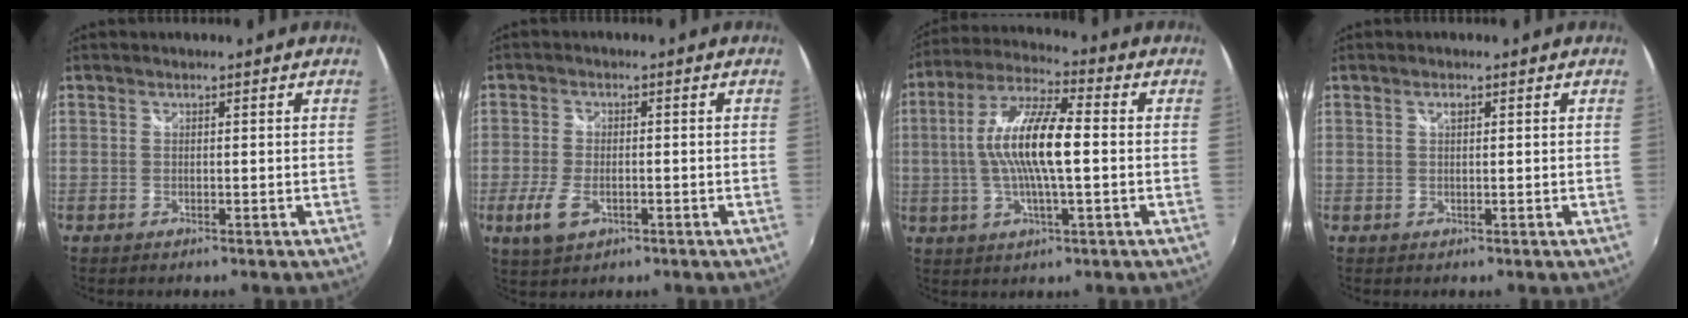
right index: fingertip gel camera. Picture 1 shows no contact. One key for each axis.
{"total": 5.7, "fx": -2.4, "fy": 2.9, "fz": 4.3, "tx": -0.105, "ty": -0.011, "tz": -0.042}
{"total": 13.3, "fx": -0.1, "fy": 2.7, "fz": 13.0, "tx": -0.251, "ty": 0.009, "tz": -0.007}
{"total": 1.0, "fx": 0.5, "fy": 0.3, "fz": 0.7, "tx": -0.013, "ty": 0.002, "tz": 0.008}